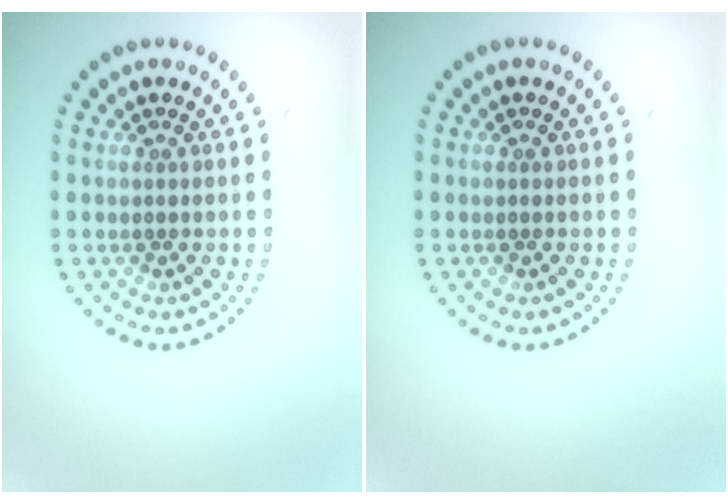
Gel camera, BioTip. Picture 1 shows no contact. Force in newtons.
{"total": 0.0}